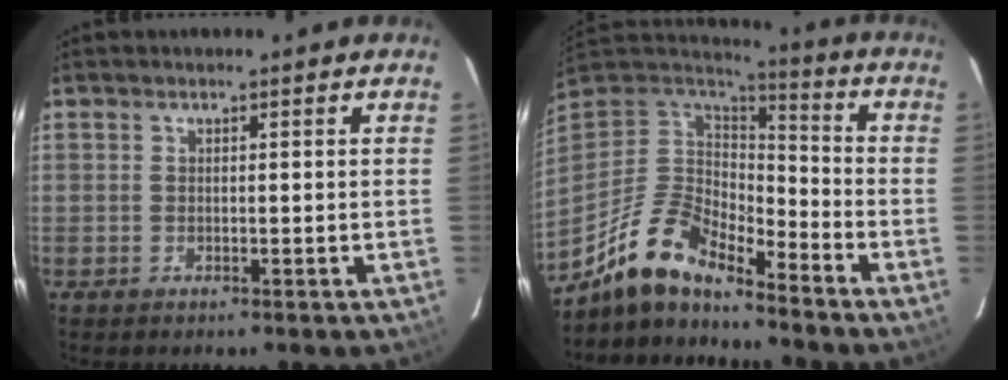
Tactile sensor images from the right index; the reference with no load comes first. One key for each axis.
{"total": 14.1, "fx": -11.7, "fy": 4.1, "fz": 6.8, "tx": -0.142, "ty": -0.003, "tz": -0.230}